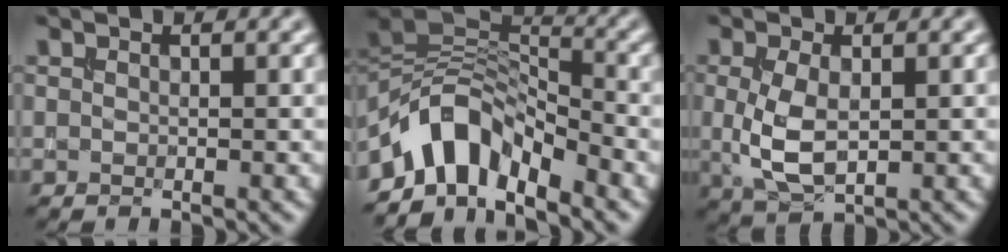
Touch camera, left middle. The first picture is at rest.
{"total": 6.9, "force": [-4.9, 3.3, 3.6], "torque": [-0.044, 0.006, -0.105]}
{"total": 4.3, "force": [-0.1, 2.3, 3.7], "torque": [-0.089, -0.001, 0.003]}